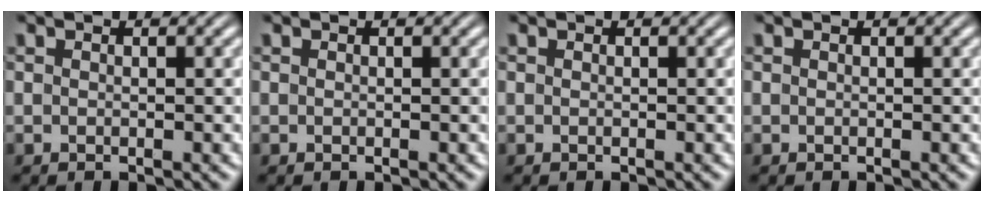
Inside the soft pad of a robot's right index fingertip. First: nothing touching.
{"total": 0.0}
{"total": 0.0}
{"total": 0.0}